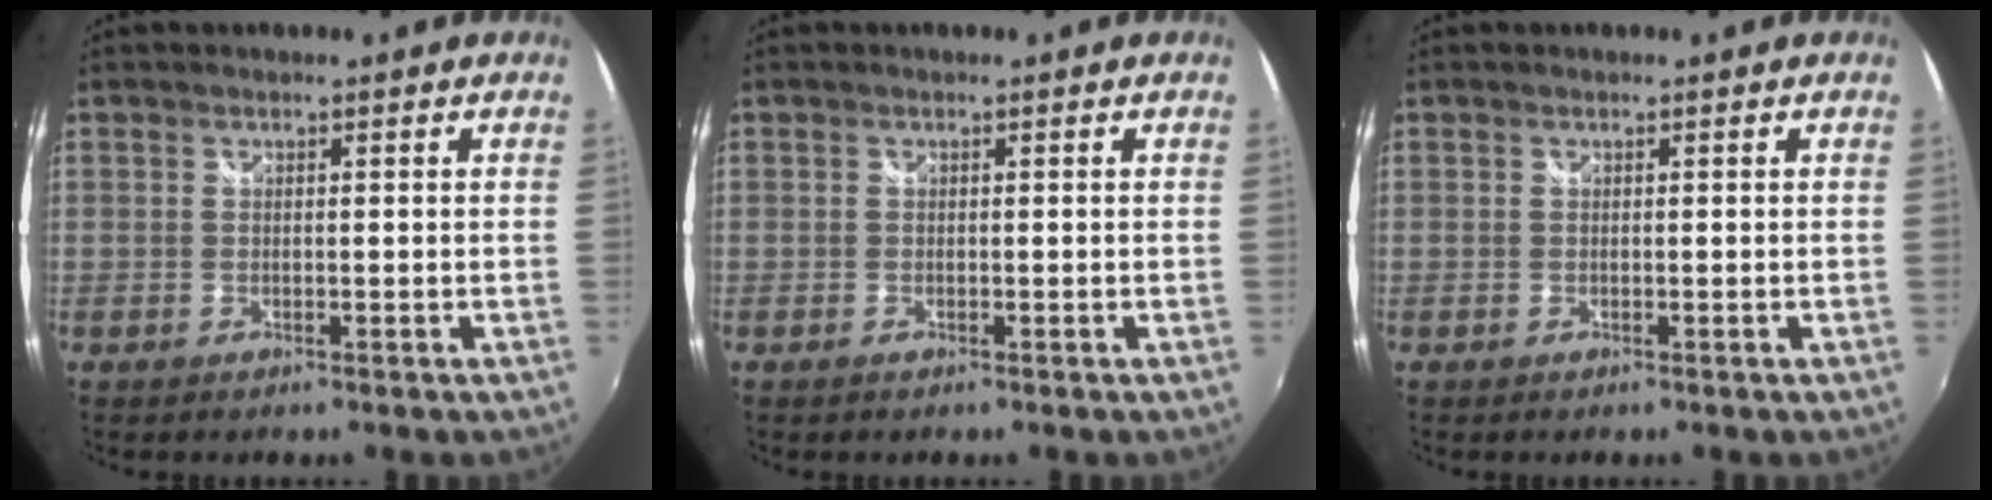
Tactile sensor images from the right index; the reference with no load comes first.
{"total": 0.0}
{"total": 0.0}